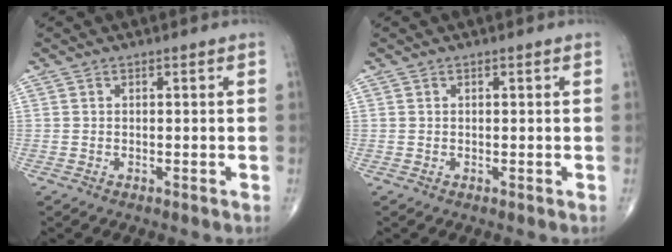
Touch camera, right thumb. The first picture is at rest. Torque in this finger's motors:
{"motor_torque": [-0.25, 0.15, -0.17, -0.10, 0.01]}